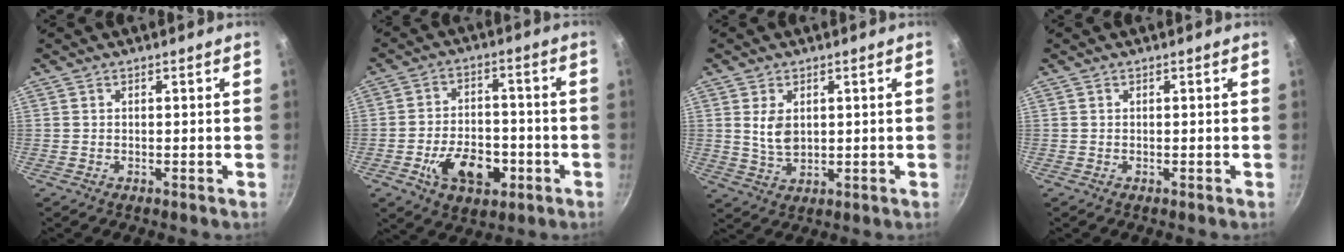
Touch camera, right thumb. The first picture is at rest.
{"total": 12.2, "force": [-4.3, 7.8, 8.3], "torque": [-0.108, 0.024, -0.065]}
{"total": 5.2, "force": [1.3, 3.3, 3.8], "torque": [-0.065, -0.015, 0.032]}
{"total": 0.0}